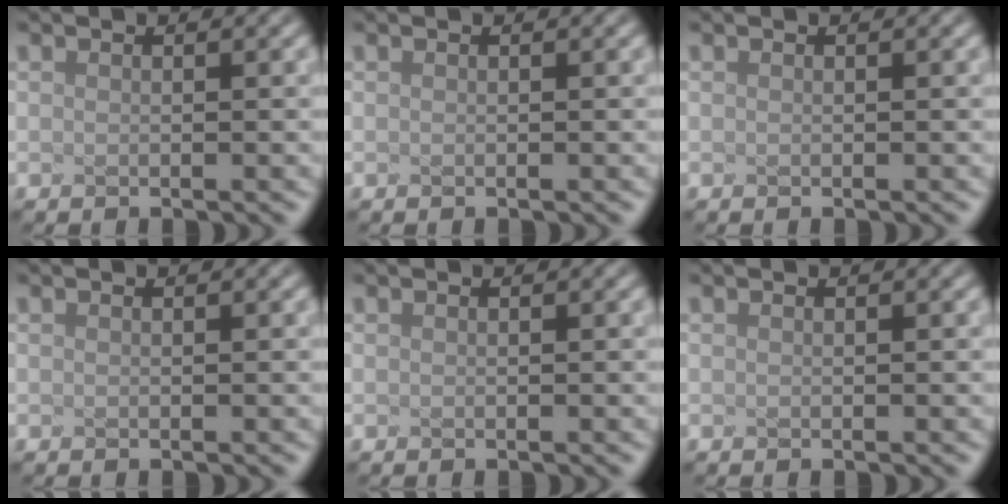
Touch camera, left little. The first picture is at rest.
{"total": 0.0}
{"total": 0.0}
{"total": 0.0}
{"total": 0.0}
{"total": 0.0}